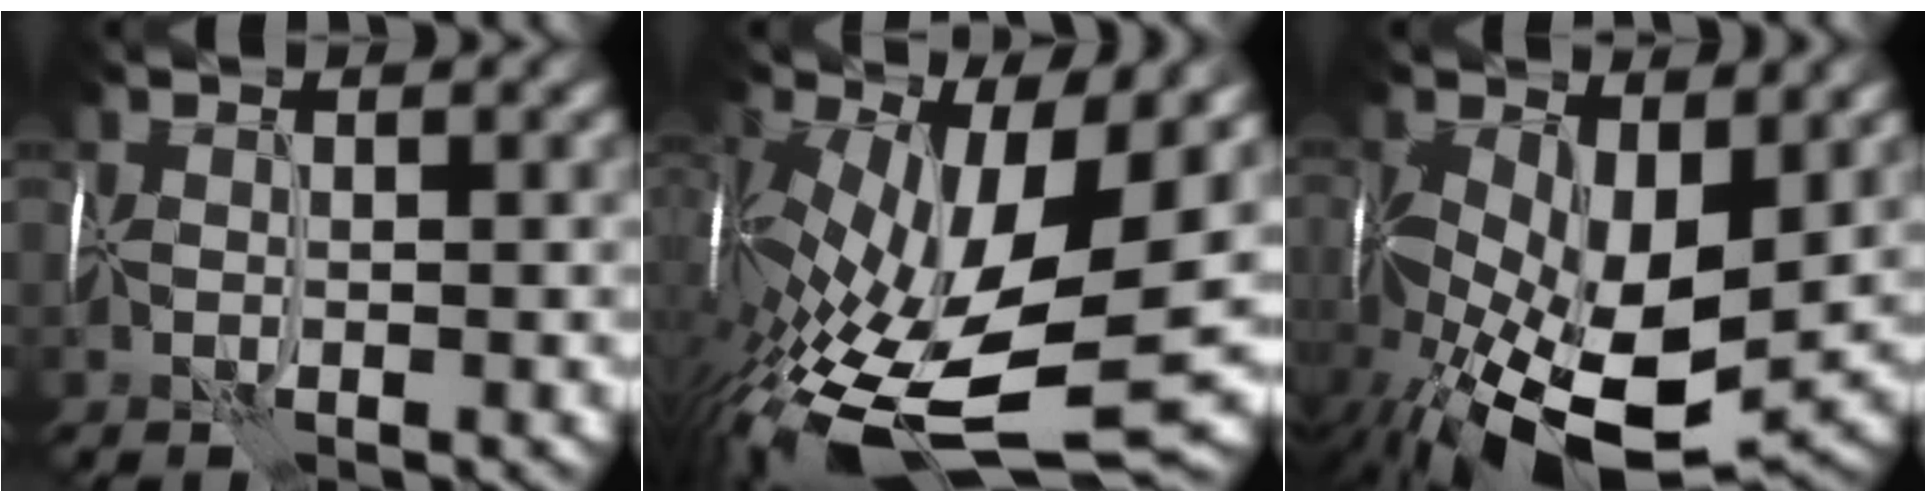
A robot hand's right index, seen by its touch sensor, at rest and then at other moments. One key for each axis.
{"total": 16.1, "fx": -3.8, "fy": 6.6, "fz": 14.2, "tx": -0.281, "ty": -0.034, "tz": -0.064}
{"total": 13.0, "fx": -2.6, "fy": 6.9, "fz": 10.8, "tx": -0.208, "ty": -0.040, "tz": -0.028}